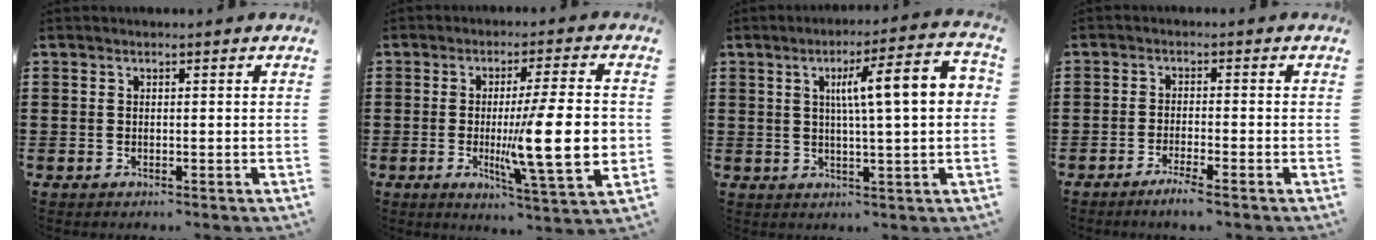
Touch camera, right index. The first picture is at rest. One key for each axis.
{"total": 15.2, "fx": -0.9, "fy": 2.8, "fz": 14.9, "tx": -0.229, "ty": -0.025, "tz": -0.020}
{"total": 9.7, "fx": 1.9, "fy": 1.0, "fz": 9.5, "tx": -0.163, "ty": -0.001, "tz": 0.021}
{"total": 2.4, "fx": -2.0, "fy": -0.2, "fz": 1.3, "tx": -0.028, "ty": -0.003, "tz": -0.038}